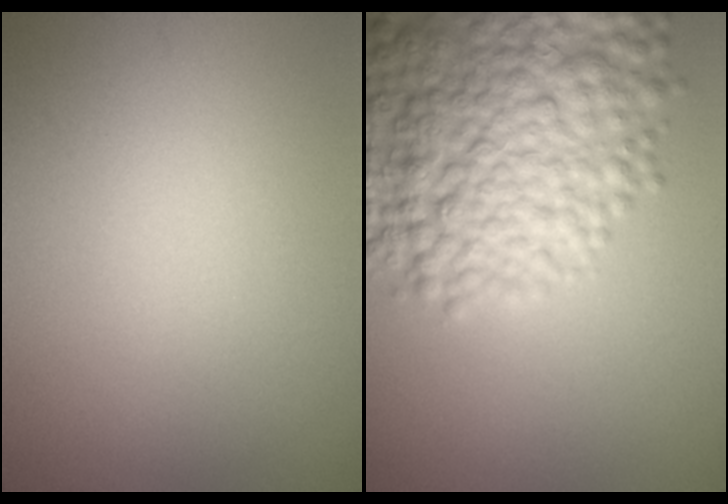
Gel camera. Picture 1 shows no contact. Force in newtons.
{"total": 9.9, "press": 9.9, "slide": 0.3}